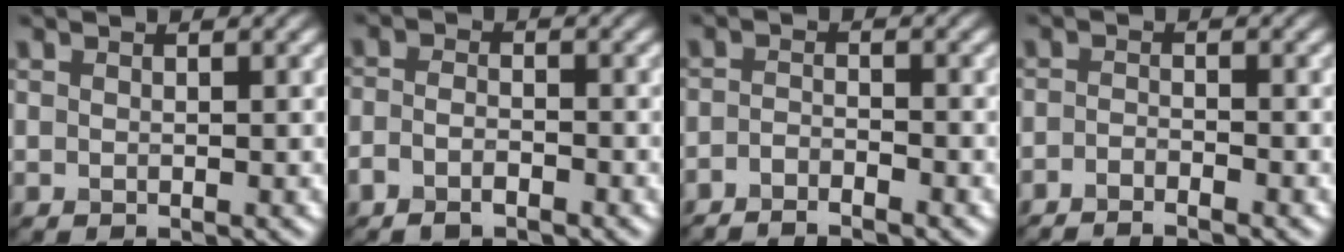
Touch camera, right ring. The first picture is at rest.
{"total": 2.3, "force": [-1.6, 1.0, 1.4], "torque": [-0.030, -0.002, -0.036]}
{"total": 2.1, "force": [-1.7, 0.3, 1.1], "torque": [-0.018, -0.004, -0.039]}
{"total": 2.2, "force": [-1.8, 0.3, 1.2], "torque": [-0.024, -0.005, -0.041]}